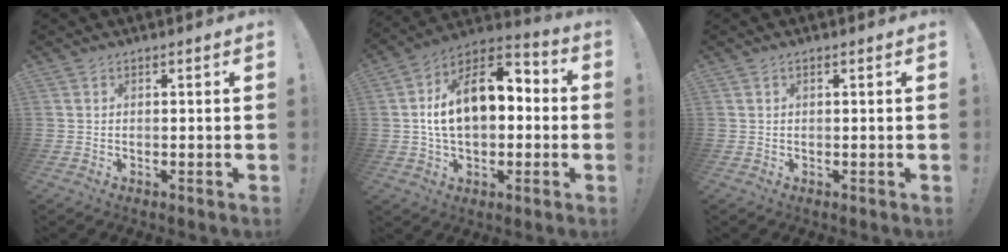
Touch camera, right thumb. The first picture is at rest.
{"total": 17.3, "force": [2.5, 10.6, 13.5], "torque": [-0.209, 0.002, 0.045]}
{"total": 0.5, "force": [0.1, 0.1, 0.5], "torque": [-0.010, 0.001, 0.002]}